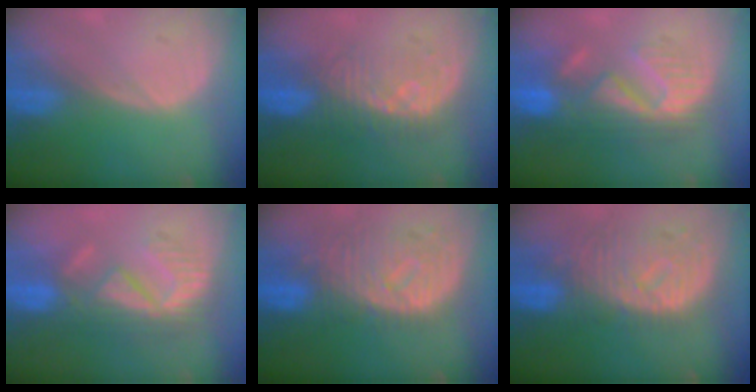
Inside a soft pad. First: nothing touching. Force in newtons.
{"total": 7.8, "press": 7.5, "slide": 2.0}
{"total": 9.2, "press": 9.1, "slide": 1.7}
{"total": 9.5, "press": 8.1, "slide": 4.8}
{"total": 11.0, "press": 9.8, "slide": 5.0}
{"total": 10.8, "press": 9.6, "slide": 5.0}